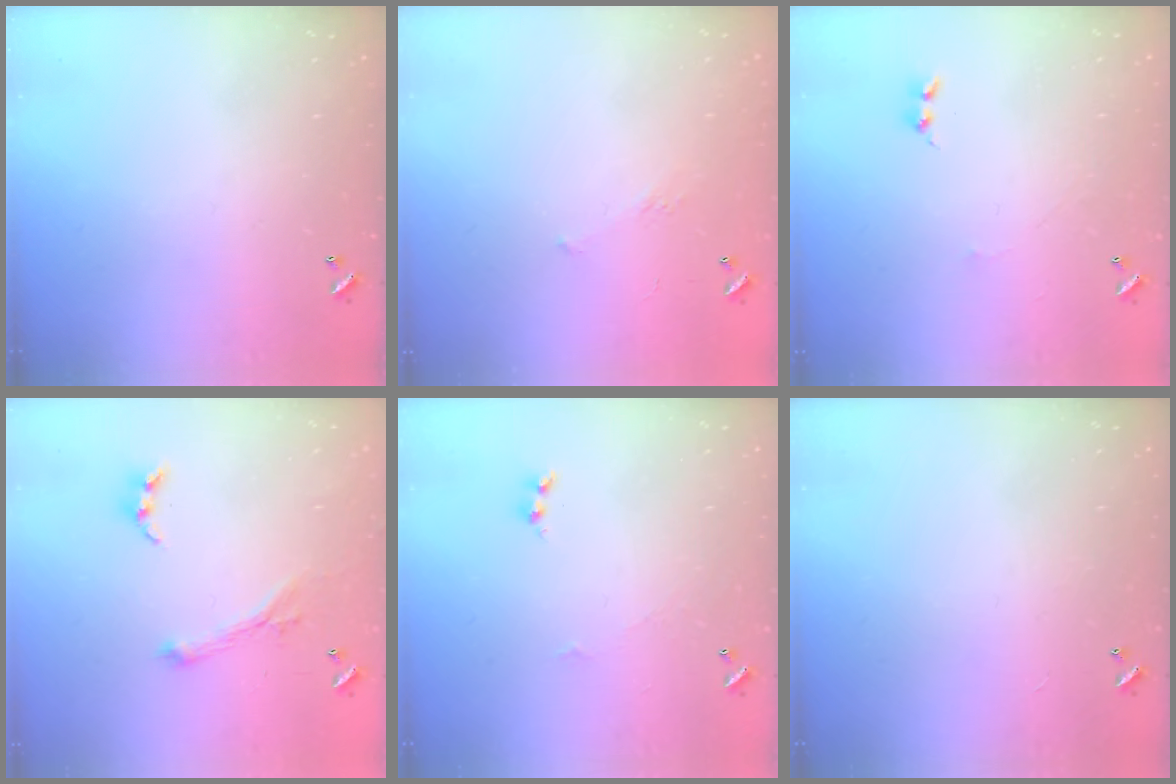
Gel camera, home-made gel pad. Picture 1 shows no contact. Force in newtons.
{"total": 4.8, "press": 4.7, "slide": 0.9}
{"total": 0.8, "press": 0.7, "slide": 0.5}
{"total": 1.1, "press": 0.6, "slide": 0.9}
{"total": 1.6, "press": 1.6, "slide": 0.2}
{"total": 2.6, "press": 2.6, "slide": 0.3}